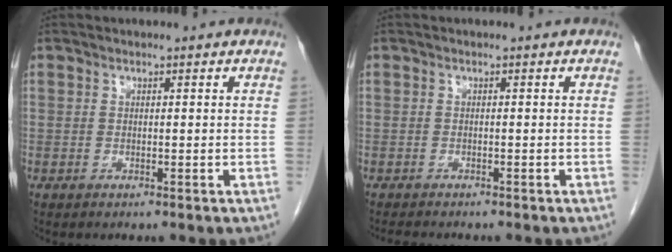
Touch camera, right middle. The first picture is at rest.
{"total": 3.0, "force": [-2.7, 0.6, 1.2], "torque": [-0.020, -0.007, -0.038]}